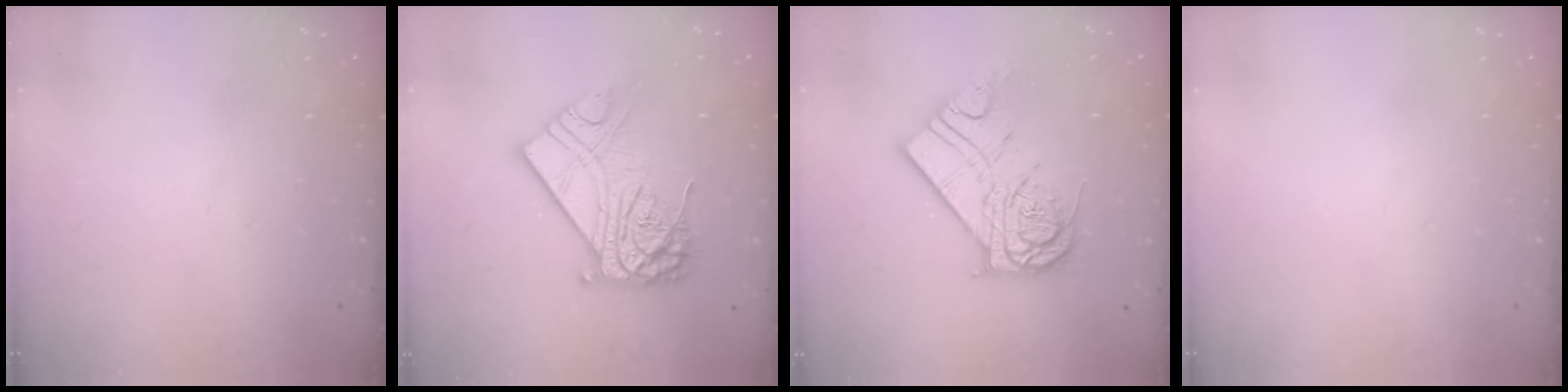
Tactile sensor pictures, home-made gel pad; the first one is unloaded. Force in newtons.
{"total": 15.8, "press": 15.7, "slide": 1.3}
{"total": 16.1, "press": 16.1, "slide": 1.4}
{"total": 0.0}